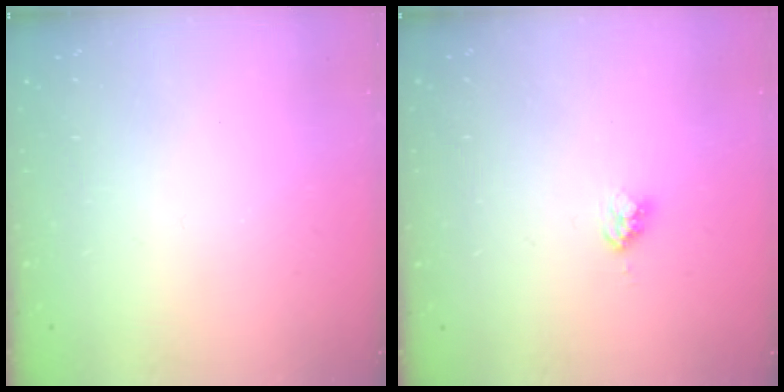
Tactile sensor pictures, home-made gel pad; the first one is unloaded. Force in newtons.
{"total": 2.4, "press": 2.3, "slide": 0.4}